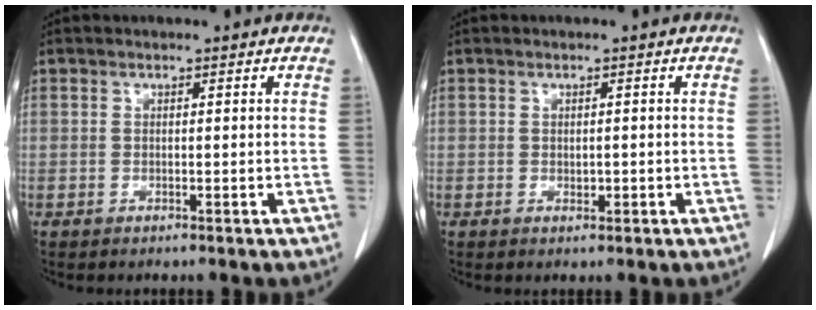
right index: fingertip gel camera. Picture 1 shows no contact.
{"total": 1.3, "force": [-0.2, 0.7, 1.1], "torque": [-0.016, -0.001, 0.000]}